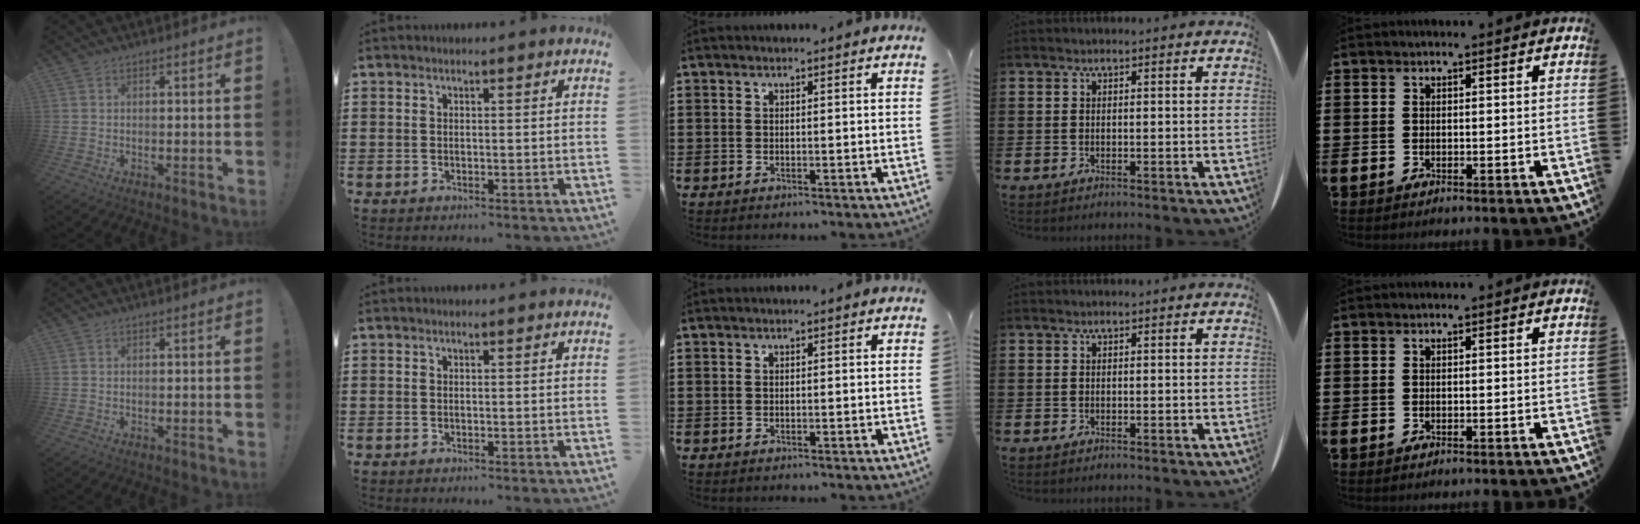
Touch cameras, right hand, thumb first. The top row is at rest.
{}